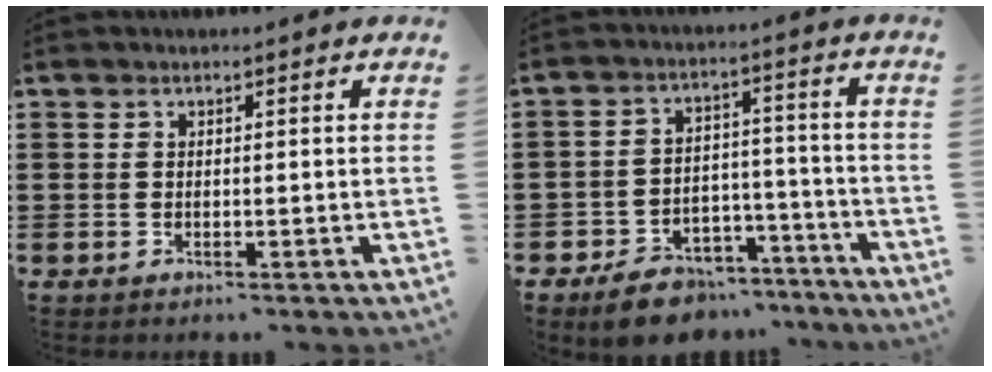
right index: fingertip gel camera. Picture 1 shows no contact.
{"total": 7.2, "force": [-6.5, 2.7, 1.7], "torque": [-0.026, 0.031, -0.122]}